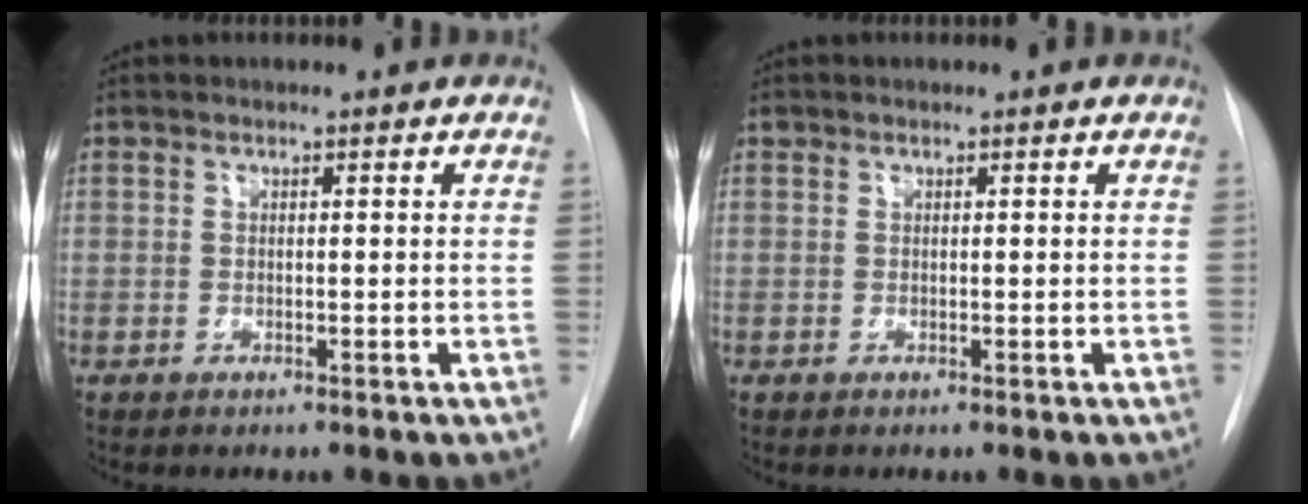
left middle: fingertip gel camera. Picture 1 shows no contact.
{"total": 0.0}